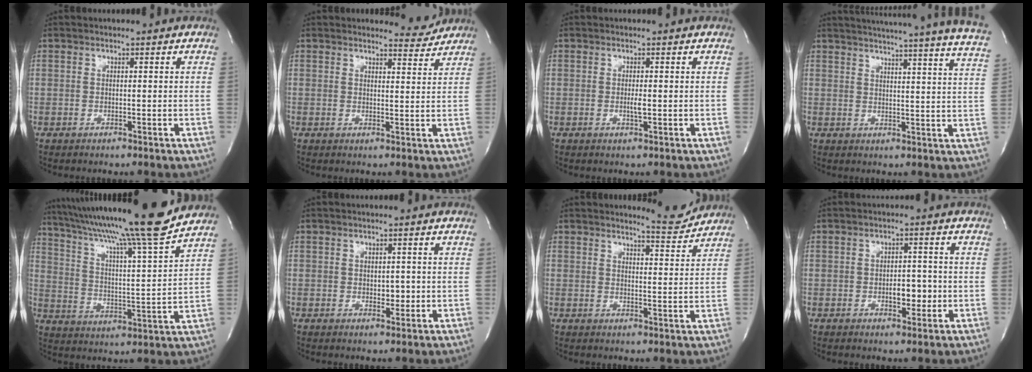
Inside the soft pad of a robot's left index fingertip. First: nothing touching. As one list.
[{"total": 3.1, "force": [3.0, 0.0, -0.7], "torque": [-0.001, -0.023, 0.035]}, {"total": 1.3, "force": [-0.1, 0.1, 1.3], "torque": [-0.027, -0.002, -0.002]}, {"total": 25.6, "force": [23.1, -0.7, 11.0], "torque": [-0.167, -0.071, 0.269]}, {"total": 20.4, "force": [17.8, -1.4, 9.8], "torque": [-0.171, -0.024, 0.274]}, {"total": 1.9, "force": [-0.1, 1.2, 1.4], "torque": [-0.017, 0.000, 0.002]}, {"total": 4.1, "force": [4.1, -0.2, -0.2], "torque": [-0.007, -0.027, 0.051]}, {"total": 3.7, "force": [-0.9, 1.8, 3.1], "torque": [-0.041, 0.004, -0.009]}]